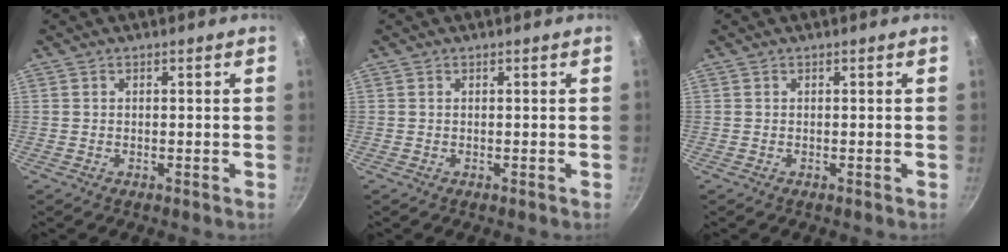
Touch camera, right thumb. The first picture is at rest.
{"total": 0.0}
{"total": 0.0}